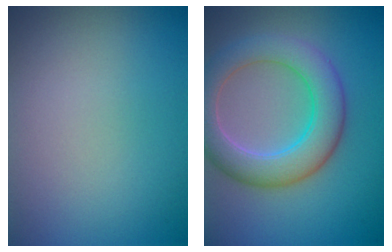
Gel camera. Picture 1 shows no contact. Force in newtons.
{"total": 6.3, "press": 6.3, "slide": 0.2}